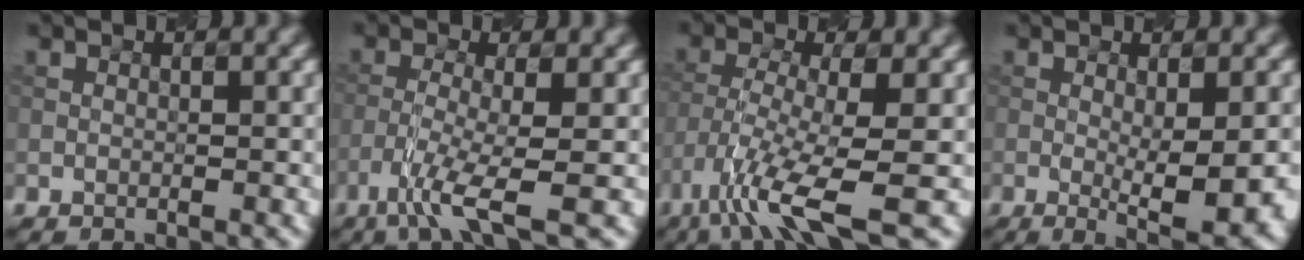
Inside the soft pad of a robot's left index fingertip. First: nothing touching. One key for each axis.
{"total": 4.5, "fx": -2.6, "fy": 0.5, "fz": 3.6, "tx": -0.072, "ty": -0.005, "tz": -0.053}
{"total": 7.1, "fx": -4.0, "fy": 1.2, "fz": 5.7, "tx": -0.114, "ty": -0.009, "tz": -0.072}
{"total": 6.1, "fx": -1.0, "fy": 1.1, "fz": 5.9, "tx": -0.087, "ty": -0.014, "tz": -0.001}